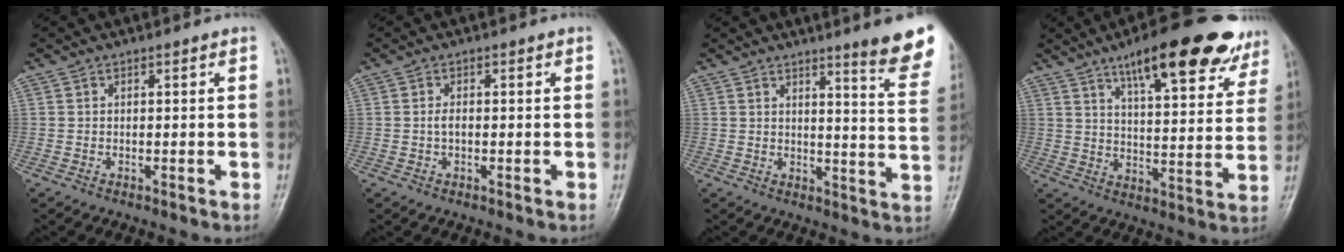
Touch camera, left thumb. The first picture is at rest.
{"total": 1.3, "force": [-0.1, 0.7, 1.1], "torque": [-0.016, 0.003, -0.004]}
{"total": 12.1, "force": [8.8, 0.9, 8.3], "torque": [-0.080, -0.056, 0.098]}
{"total": 20.8, "force": [13.5, 6.2, 14.5], "torque": [-0.168, -0.041, 0.191]}